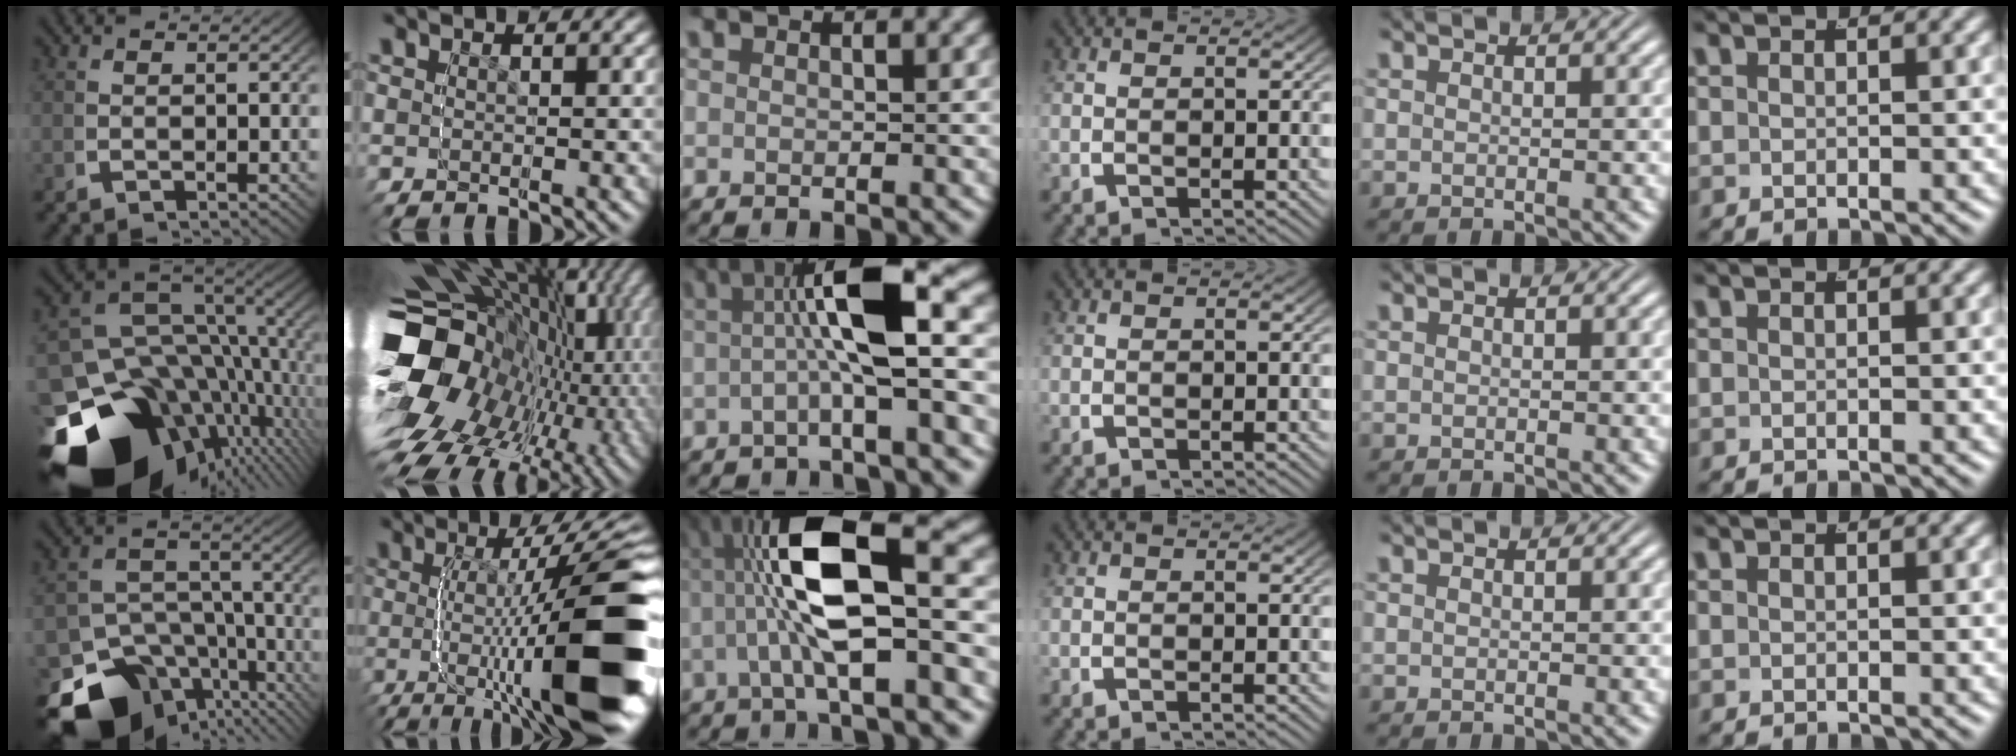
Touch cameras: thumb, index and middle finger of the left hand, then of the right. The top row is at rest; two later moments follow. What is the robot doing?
{"motion": "grasp_and_lifting", "object": "button"}